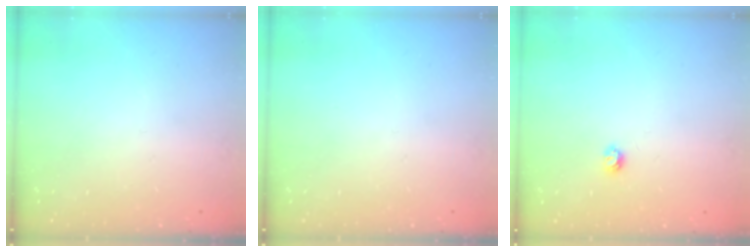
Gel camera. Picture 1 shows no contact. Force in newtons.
{"total": 0.0}
{"total": 3.4, "press": 3.4, "slide": 0.5}